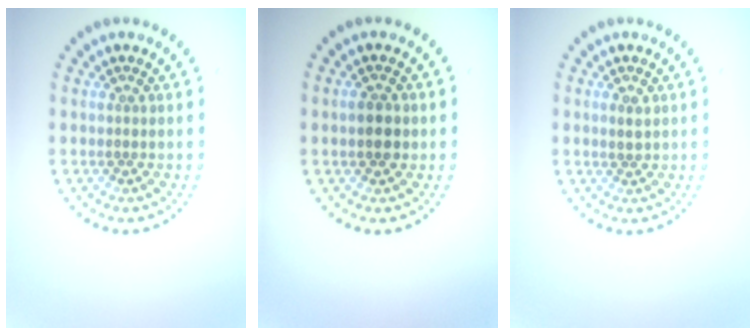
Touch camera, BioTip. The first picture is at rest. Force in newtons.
{"total": 2.3, "press": 2.3, "slide": 0.0}
{"total": 1.0, "press": 1.0, "slide": 0.1}